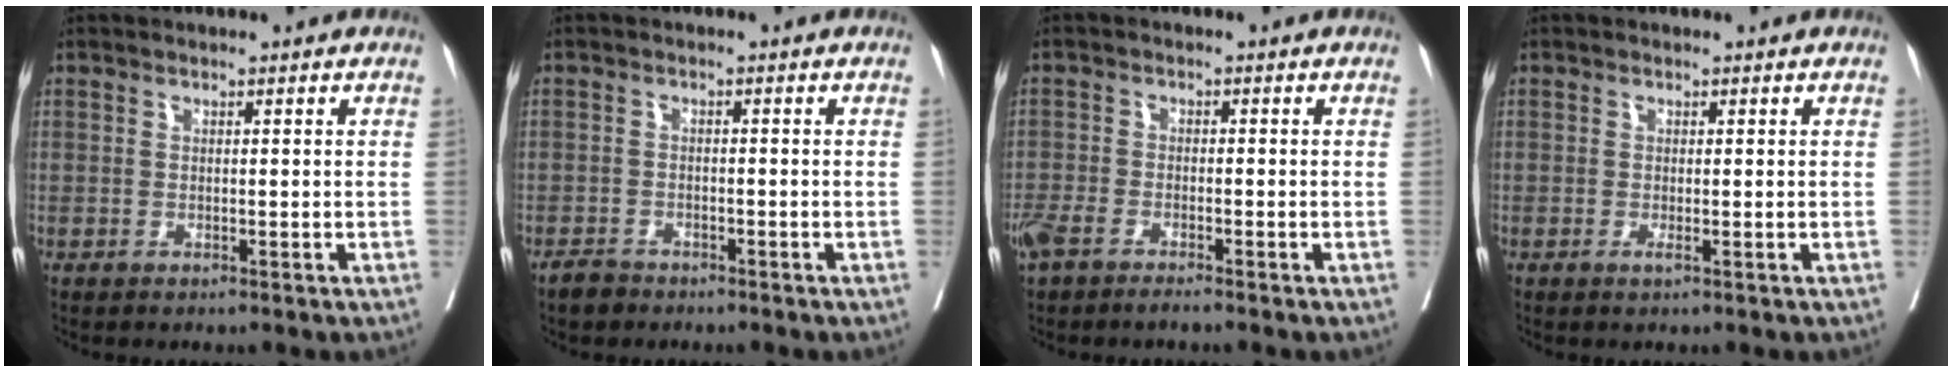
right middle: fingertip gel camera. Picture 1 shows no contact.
{"total": 2.1, "force": [-1.8, 1.0, 0.5], "torque": [-0.014, 0.000, -0.029]}
{"total": 4.5, "force": [-3.5, 1.1, 2.7], "torque": [-0.052, -0.003, -0.064]}
{"total": 0.7, "force": [-0.2, -0.1, 0.7], "torque": [-0.012, -0.003, -0.004]}